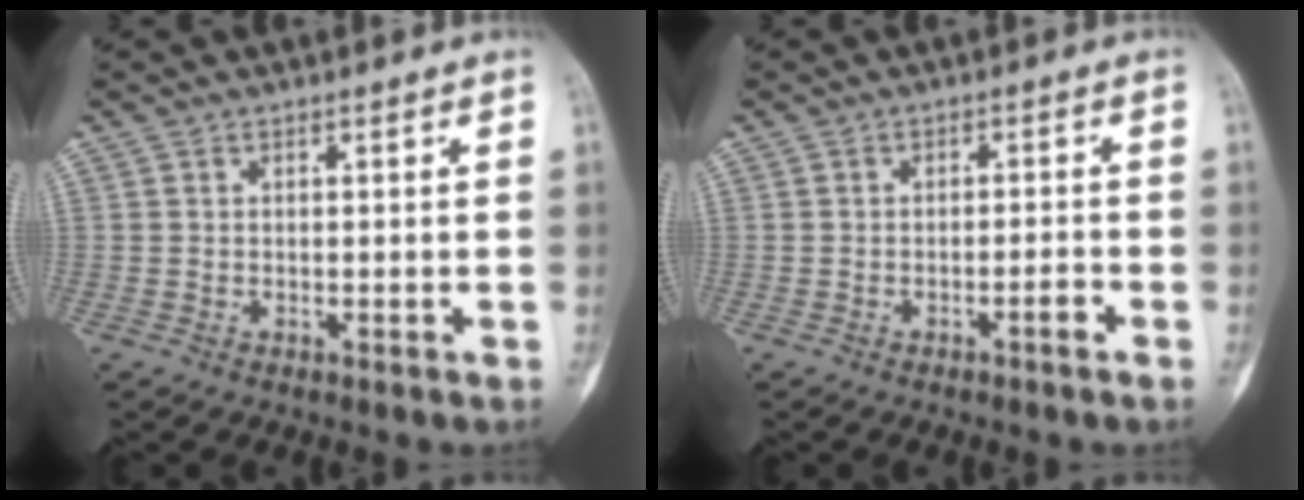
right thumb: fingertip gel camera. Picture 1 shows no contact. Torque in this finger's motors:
{"motor_torque": [-0.57, 0.24, 0.23, 0.09, 0.00]}